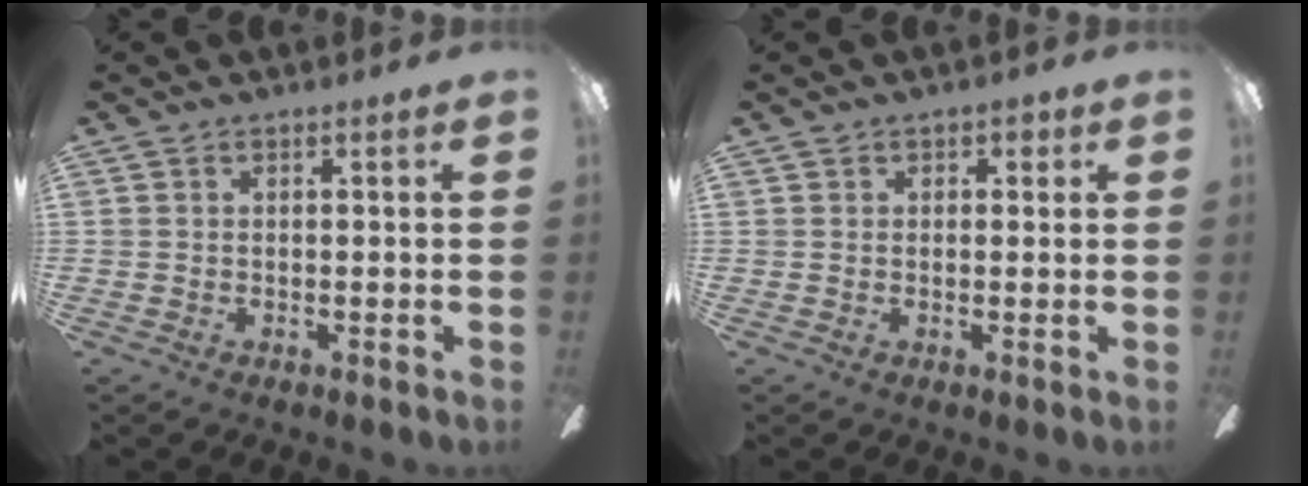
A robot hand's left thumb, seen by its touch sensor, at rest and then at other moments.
{"total": 1.7, "force": [0.4, 1.4, 0.8], "torque": [0.002, 0.001, 0.002]}